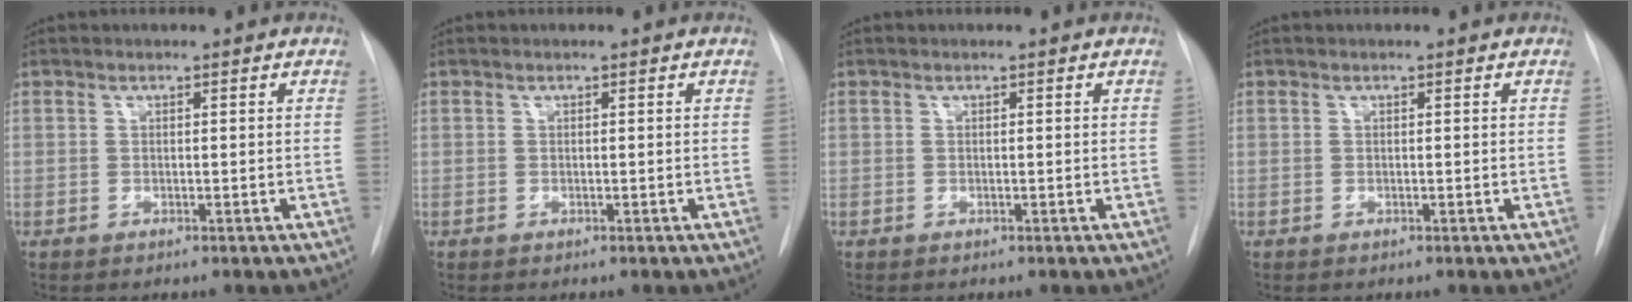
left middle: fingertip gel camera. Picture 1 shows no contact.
{"total": 0.0}
{"total": 0.0}
{"total": 0.0}